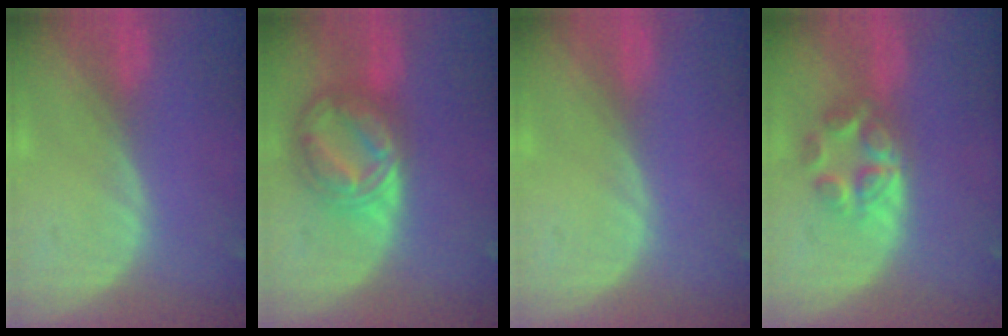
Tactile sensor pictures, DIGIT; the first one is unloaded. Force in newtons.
{"total": 8.8, "press": 8.7, "slide": 0.8}
{"total": 0.0}
{"total": 5.7, "press": 5.3, "slide": 2.1}